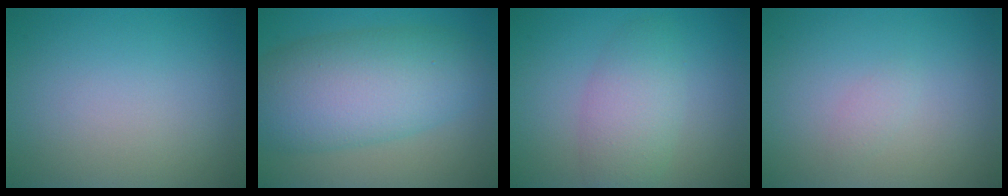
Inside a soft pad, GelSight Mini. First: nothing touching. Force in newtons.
{"total": 9.5, "press": 9.5, "slide": 0.1}
{"total": 3.8, "press": 3.8, "slide": 0.1}
{"total": 0.7, "press": 0.7, "slide": 0.1}